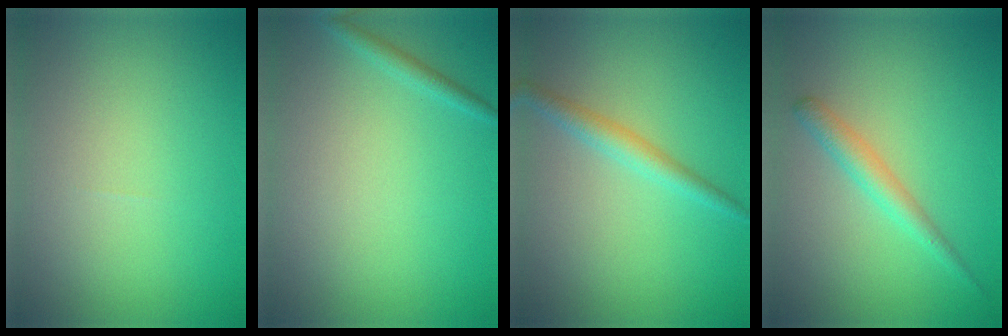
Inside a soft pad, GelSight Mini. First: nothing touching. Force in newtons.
{"total": 1.1, "press": 1.1, "slide": 0.0}
{"total": 2.2, "press": 2.2, "slide": 0.1}
{"total": 2.2, "press": 2.2, "slide": 0.0}